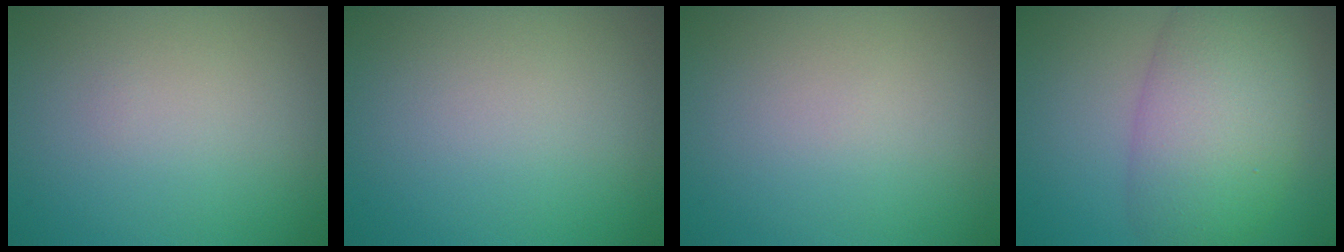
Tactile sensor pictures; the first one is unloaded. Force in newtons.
{"total": 0.0}
{"total": 0.0}
{"total": 8.6, "press": 8.6, "slide": 0.2}